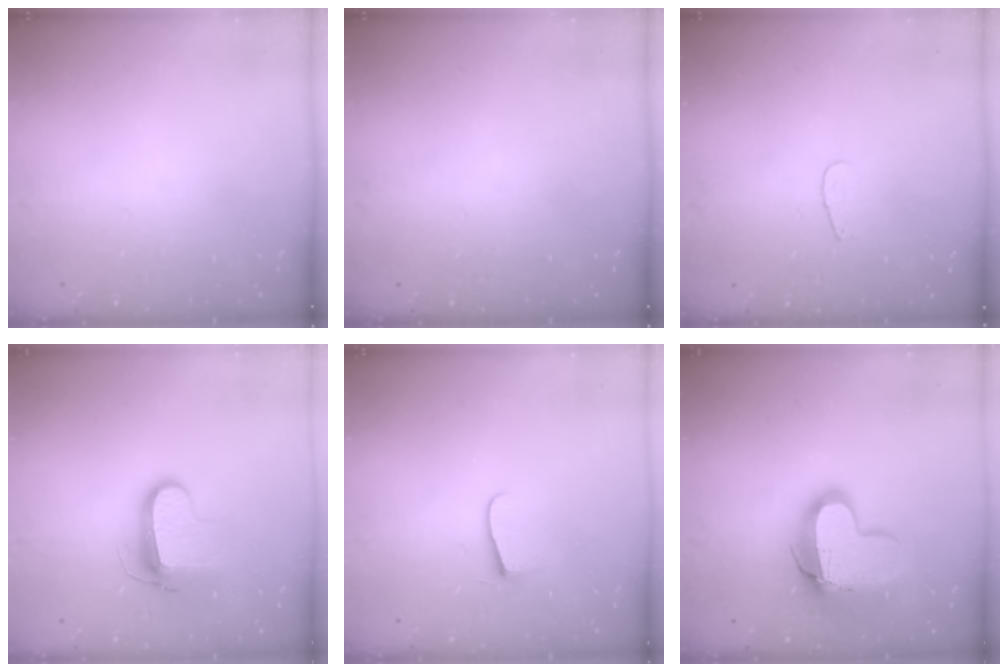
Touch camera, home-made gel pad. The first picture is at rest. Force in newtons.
{"total": 0.0}
{"total": 3.3, "press": 3.3, "slide": 0.3}
{"total": 10.3, "press": 10.3, "slide": 1.1}
{"total": 6.8, "press": 6.8, "slide": 0.6}
{"total": 15.0, "press": 14.9, "slide": 1.3}